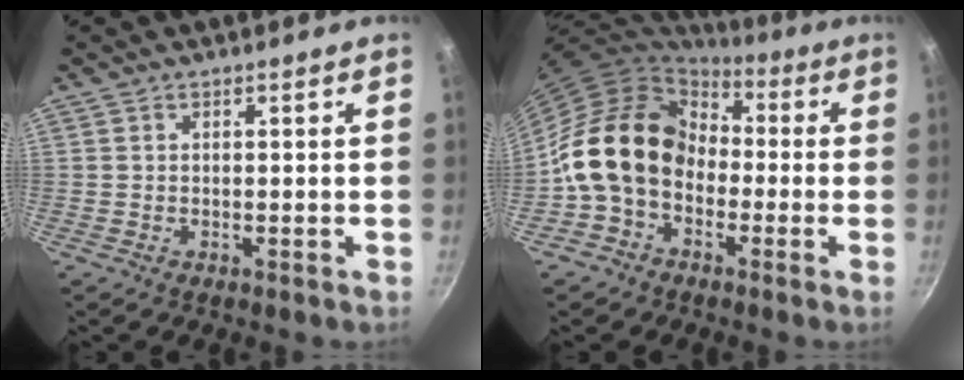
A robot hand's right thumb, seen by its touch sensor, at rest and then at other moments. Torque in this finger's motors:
{"motor_torque": [2.14, 2.87, 1.36, -1.42, 0.26]}